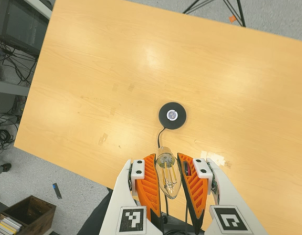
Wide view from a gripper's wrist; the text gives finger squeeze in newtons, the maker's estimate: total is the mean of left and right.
{"total": 20.5, "left": 21.6, "right": 19.3}